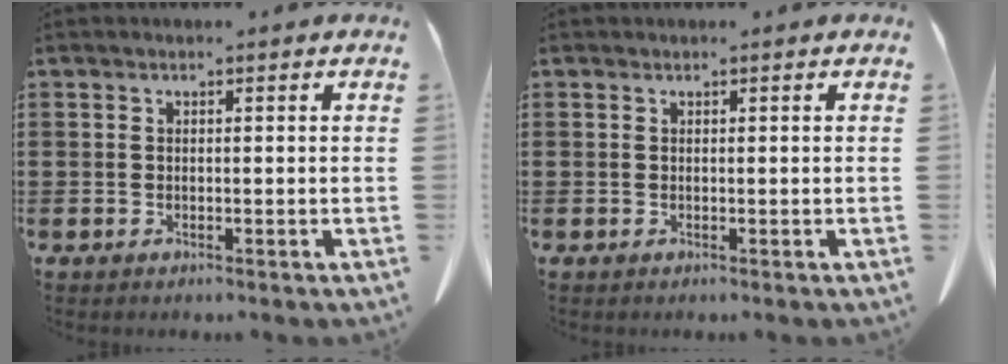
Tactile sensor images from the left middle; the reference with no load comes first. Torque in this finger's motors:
{"motor_torque": [-0.22, 0.11, -0.03, -0.01]}